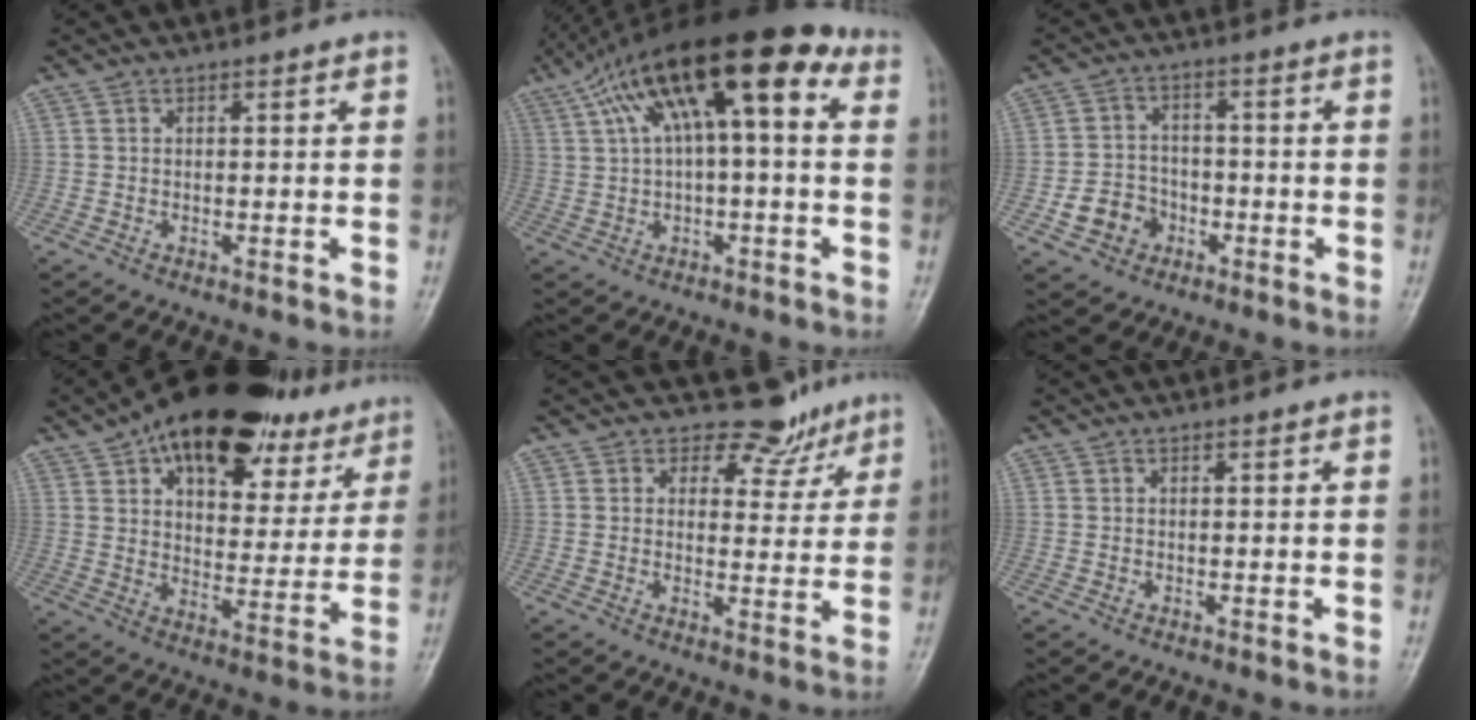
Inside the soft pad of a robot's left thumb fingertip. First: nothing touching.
{"total": 17.1, "force": [5.2, 6.1, 15.1], "torque": [-0.233, 0.039, 0.074]}
{"total": 6.8, "force": [-2.7, 5.9, 2.1], "torque": [-0.011, 0.023, -0.045]}
{"total": 24.6, "force": [16.2, 12.3, 13.7], "torque": [-0.162, -0.031, 0.236]}
{"total": 6.5, "force": [5.2, 3.9, 0.6], "torque": [0.025, -0.038, 0.064]}
{"total": 0.0}